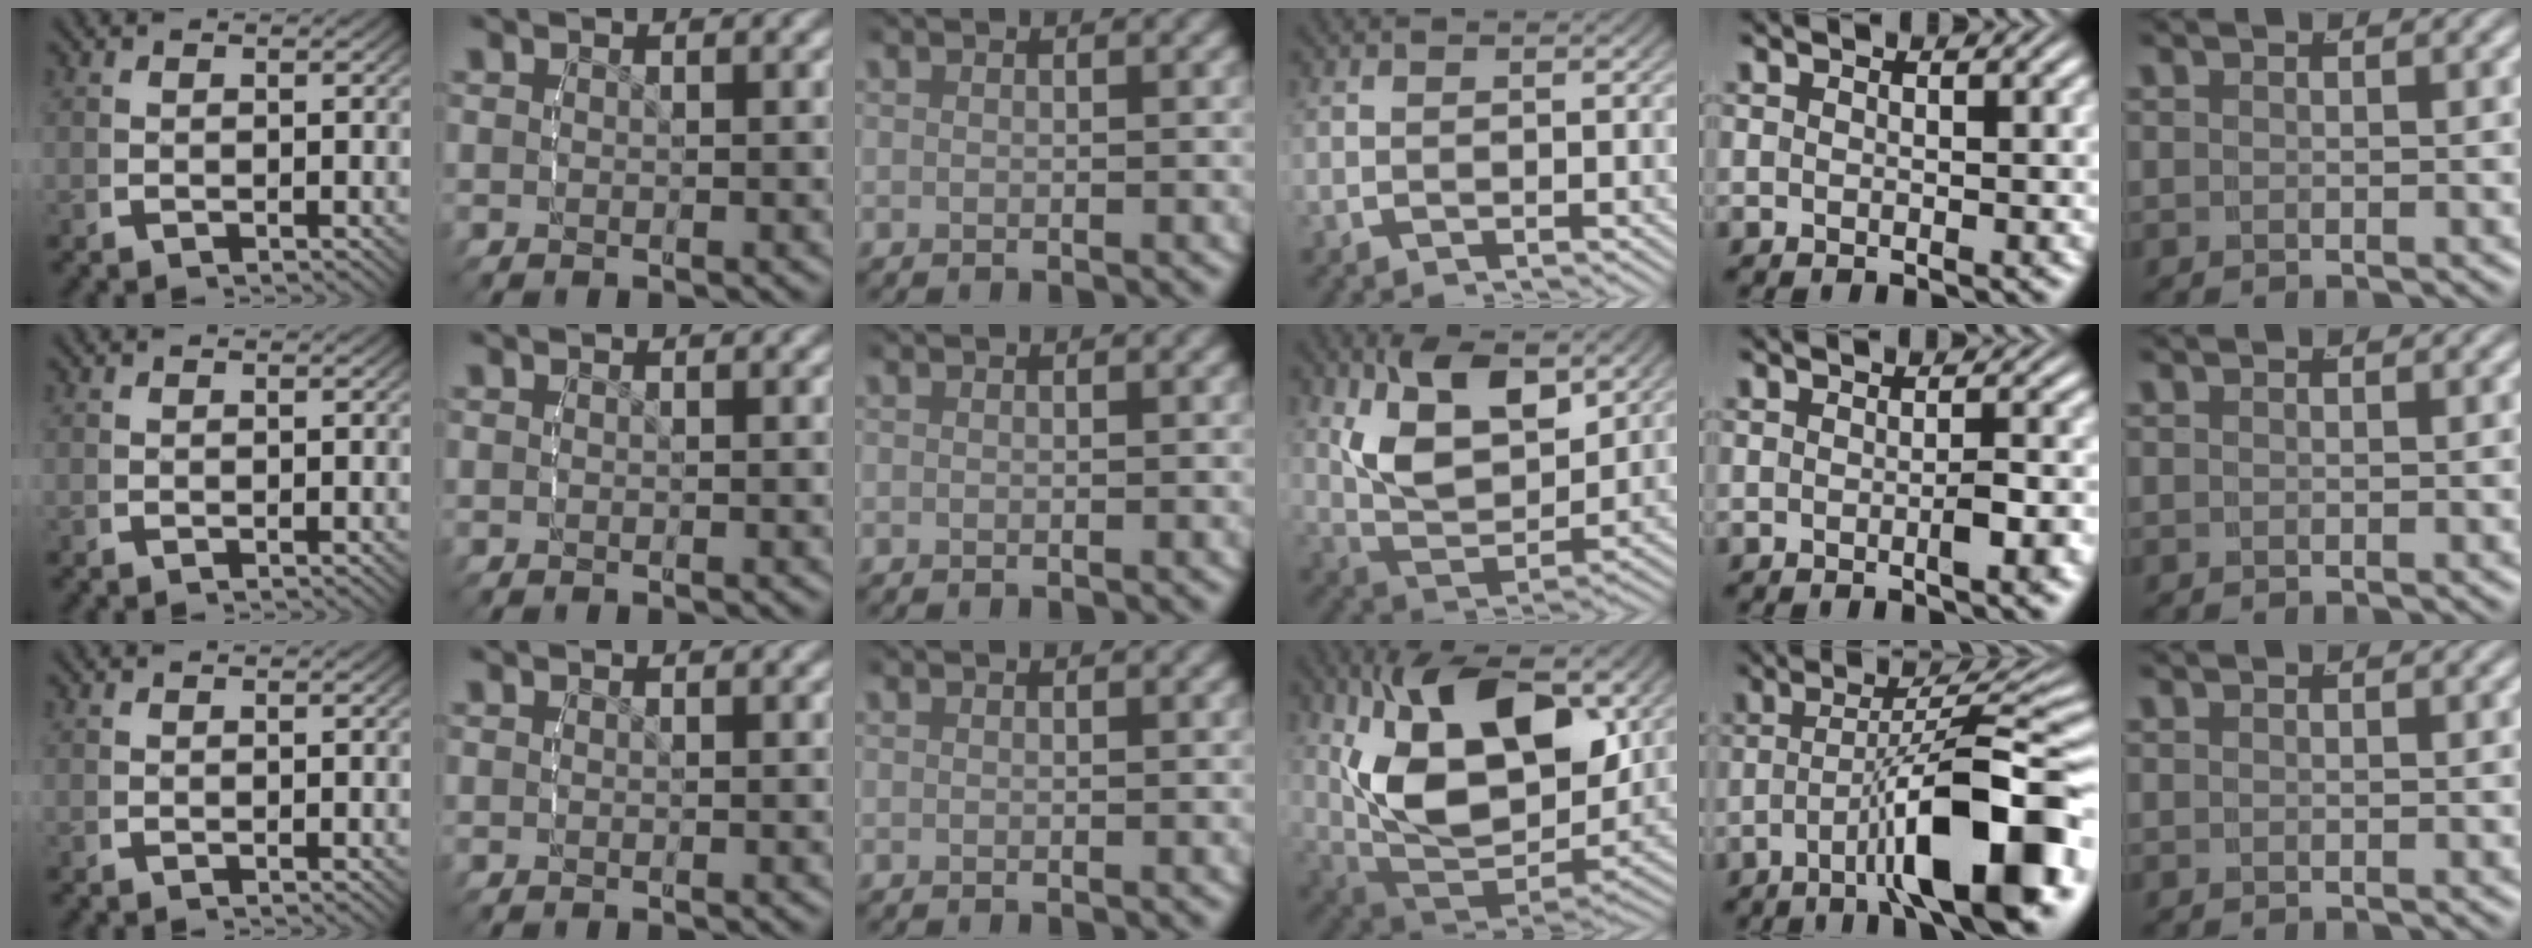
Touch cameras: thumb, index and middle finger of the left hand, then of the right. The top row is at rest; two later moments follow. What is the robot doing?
{"motion": "lift_and_place", "object": "bottle cap"}